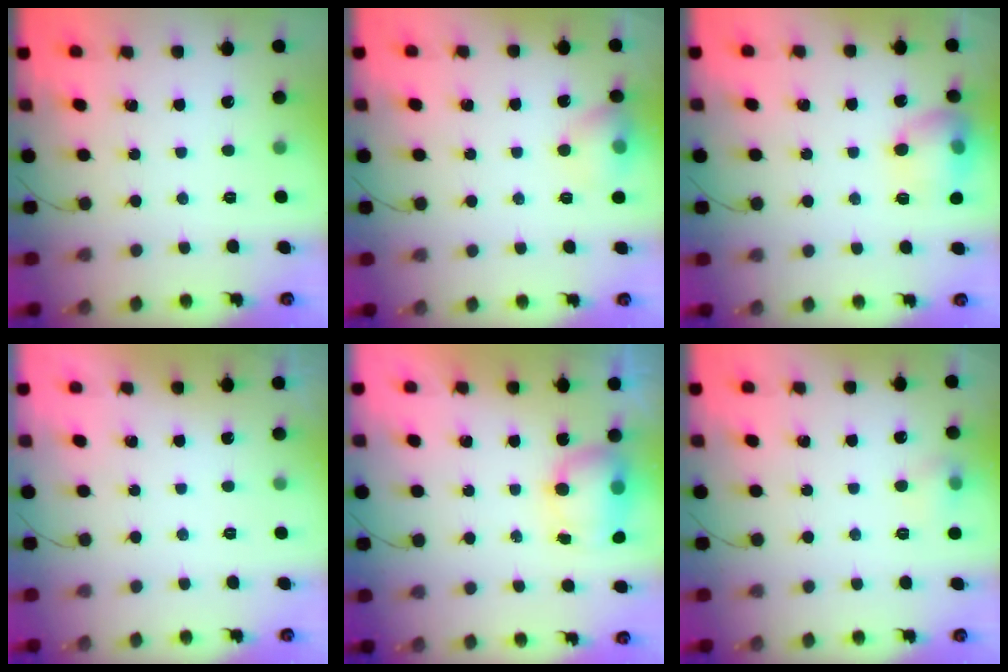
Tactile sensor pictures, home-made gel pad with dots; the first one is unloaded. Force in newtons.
{"total": 8.1, "press": 8.0, "slide": 1.5}
{"total": 13.3, "press": 13.2, "slide": 1.4}
{"total": 0.0}
{"total": 7.0, "press": 6.9, "slide": 1.3}
{"total": 5.2, "press": 5.1, "slide": 1.1}